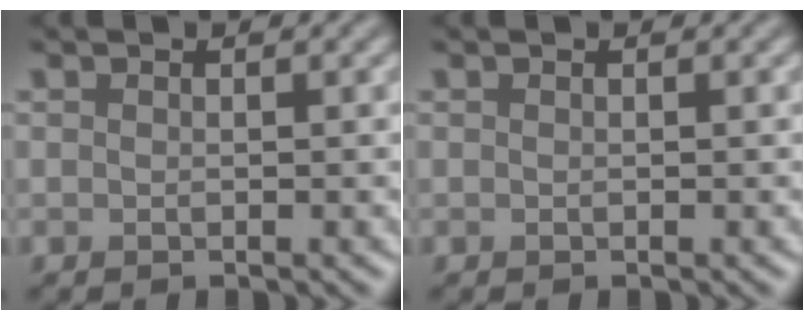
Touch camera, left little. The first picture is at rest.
{"total": 0.0}